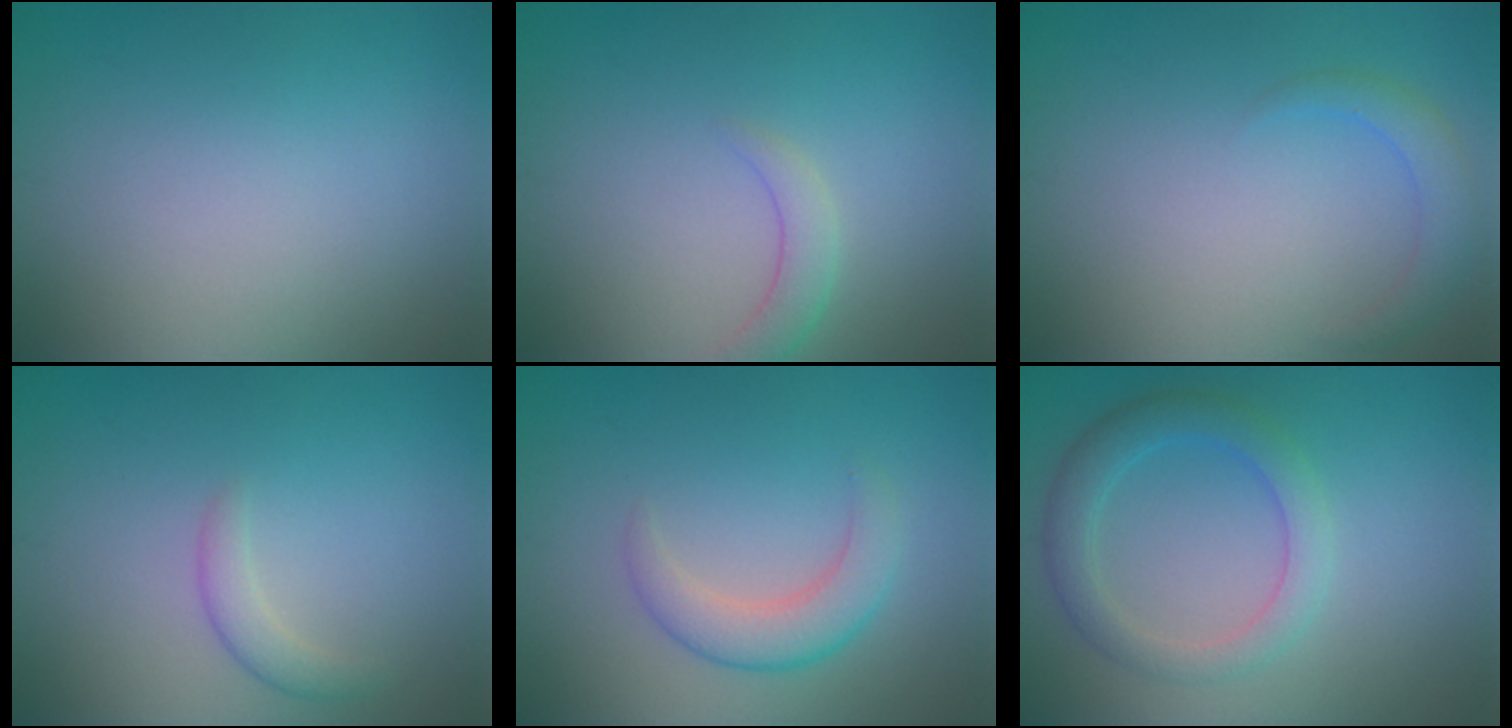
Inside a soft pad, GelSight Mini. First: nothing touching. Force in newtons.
{"total": 1.9, "press": 1.9, "slide": 0.2}
{"total": 1.9, "press": 1.9, "slide": 0.1}
{"total": 1.6, "press": 1.6, "slide": 0.0}
{"total": 3.1, "press": 3.1, "slide": 0.3}
{"total": 3.5, "press": 3.5, "slide": 0.2}